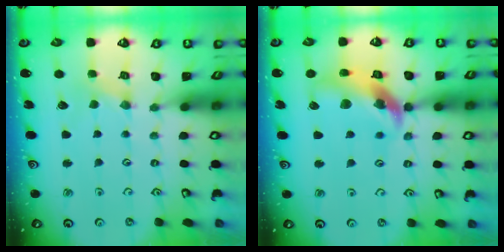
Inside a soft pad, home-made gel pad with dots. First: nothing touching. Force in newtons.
{"total": 16.6, "press": 16.4, "slide": 2.2}